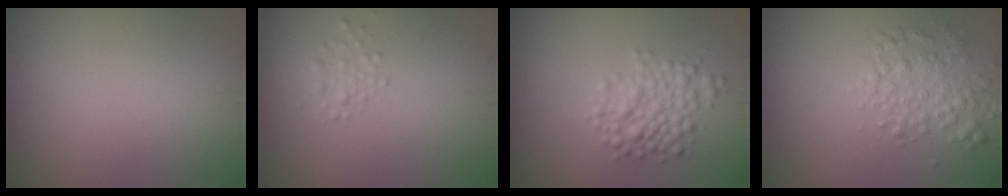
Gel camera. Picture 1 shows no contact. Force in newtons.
{"total": 1.3, "press": 1.3, "slide": 0.0}
{"total": 3.3, "press": 3.3, "slide": 0.2}
{"total": 2.9, "press": 2.9, "slide": 0.1}